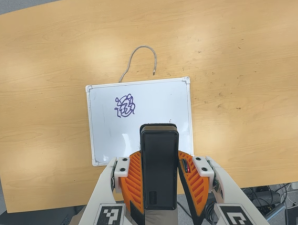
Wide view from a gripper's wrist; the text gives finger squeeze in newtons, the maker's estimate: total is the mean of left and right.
{"total": 5.3, "left": 4.1, "right": 6.4}